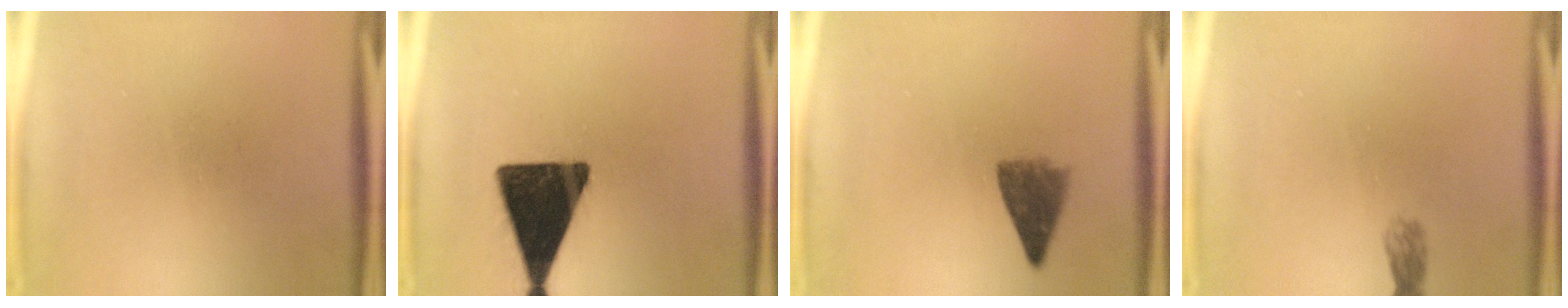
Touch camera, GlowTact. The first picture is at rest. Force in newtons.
{"total": 16.6}
{"total": 4.6}
{"total": 1.5}